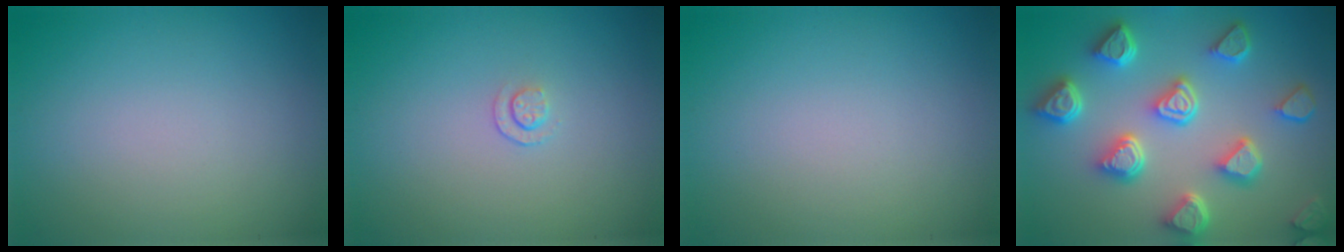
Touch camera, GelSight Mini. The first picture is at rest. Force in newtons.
{"total": 0.8, "press": 0.5, "slide": 0.7}
{"total": 0.0}
{"total": 7.4, "press": 5.9, "slide": 4.4}